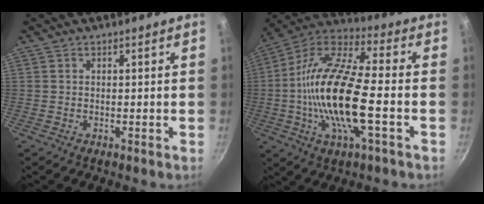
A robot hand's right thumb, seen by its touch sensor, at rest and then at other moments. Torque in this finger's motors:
{"motor_torque": [-0.24, 1.59, 2.25, -0.53, 0.48]}